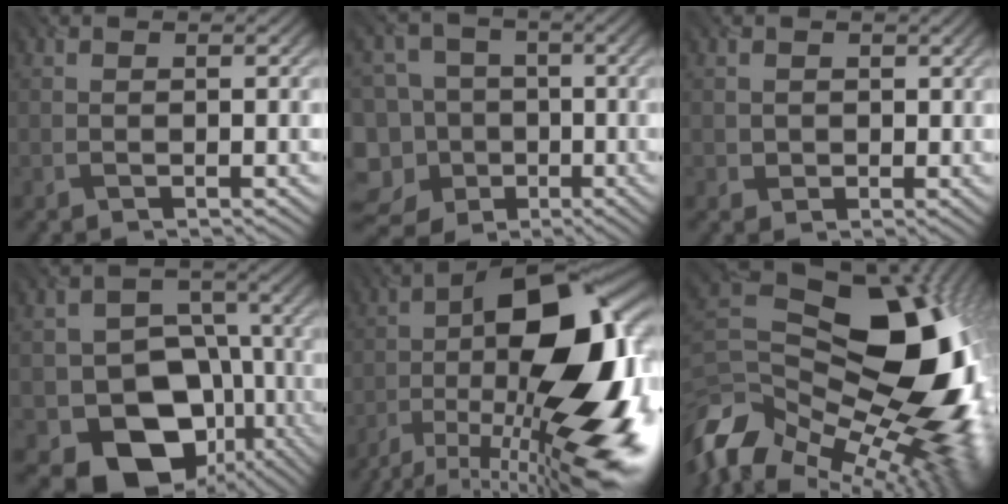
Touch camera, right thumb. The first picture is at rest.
{"total": 12.9, "force": [-4.5, 11.8, 2.7], "torque": [-0.147, -0.015, -0.086]}
{"total": 1.5, "force": [0.1, 1.0, -1.0], "torque": [0.011, -0.009, 0.001]}
{"total": 14.1, "force": [-6.8, 10.6, 6.4], "torque": [-0.099, -0.027, -0.111]}
{"total": 18.6, "force": [-6.5, 7.3, 15.8], "torque": [-0.240, 0.002, -0.117]}
{"total": 18.7, "force": [-3.0, 11.8, 14.2], "torque": [-0.295, -0.024, -0.057]}